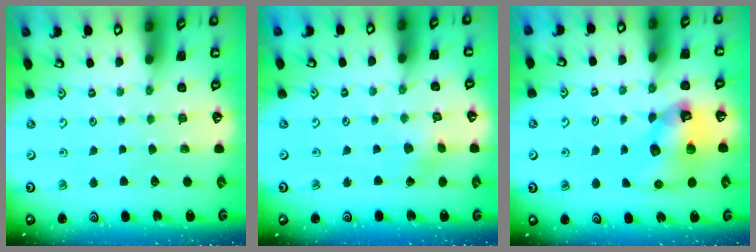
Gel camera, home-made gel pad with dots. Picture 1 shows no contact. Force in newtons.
{"total": 2.5, "press": 2.5, "slide": 0.3}
{"total": 11.2, "press": 11.1, "slide": 1.7}